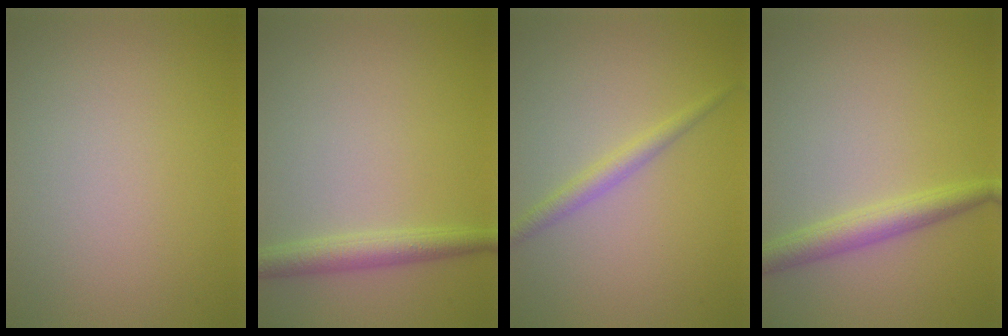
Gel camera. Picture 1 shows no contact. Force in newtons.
{"total": 2.6, "press": 2.6, "slide": 0.1}
{"total": 1.8, "press": 1.8, "slide": 0.0}
{"total": 2.9, "press": 2.9, "slide": 0.0}